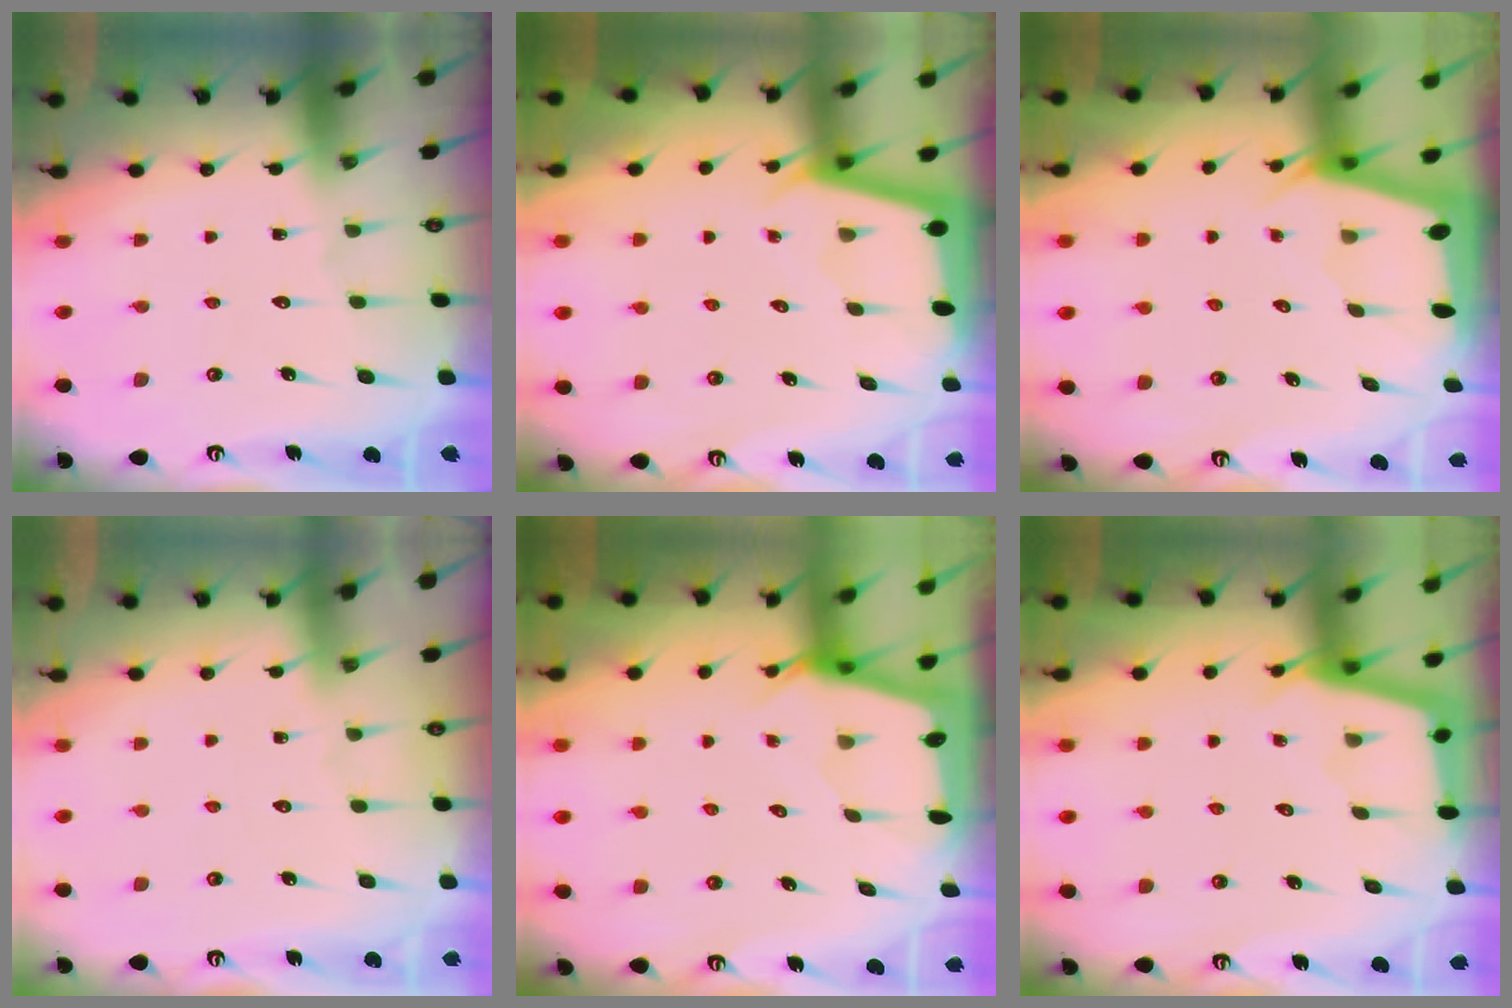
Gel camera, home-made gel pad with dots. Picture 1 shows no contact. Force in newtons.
{"total": 2.4, "press": 2.4, "slide": 0.2}
{"total": 2.0, "press": 2.0, "slide": 0.3}
{"total": 1.4, "press": 1.4, "slide": 0.3}
{"total": 2.5, "press": 2.4, "slide": 0.3}
{"total": 3.0, "press": 3.0, "slide": 0.3}